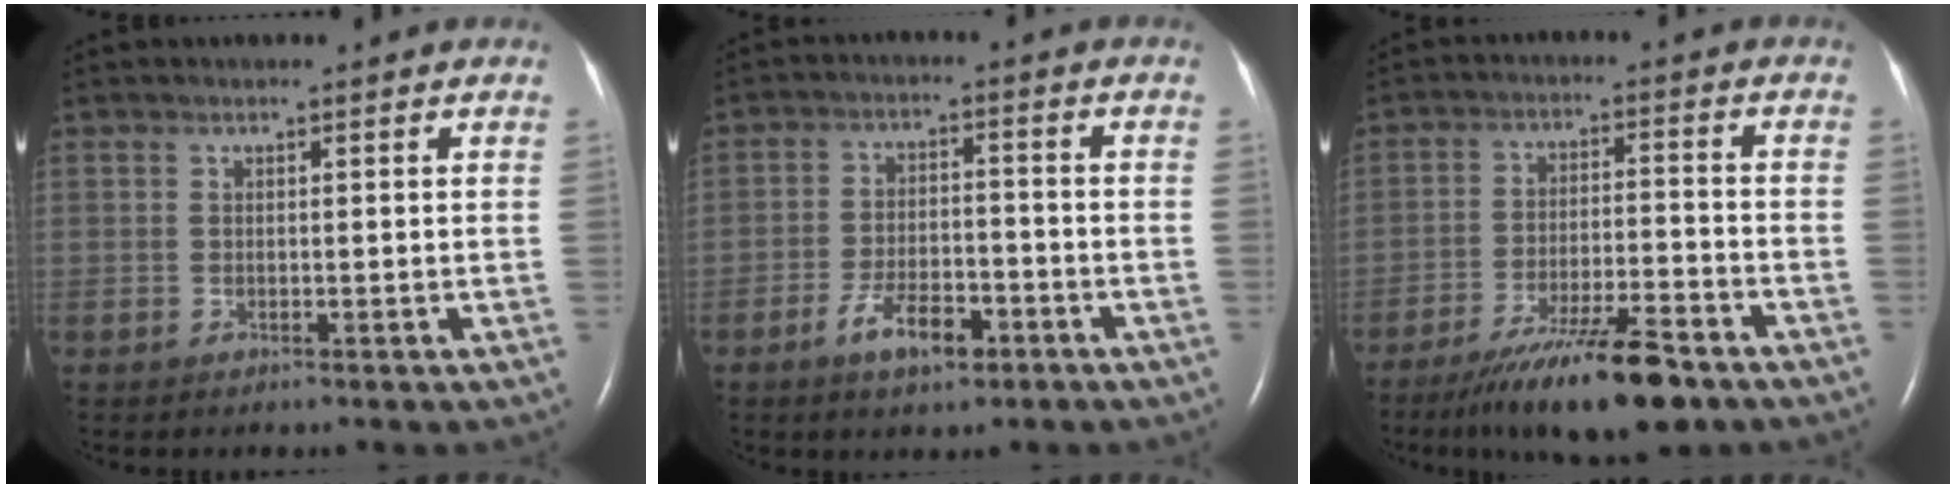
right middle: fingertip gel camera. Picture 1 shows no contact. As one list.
[{"total": 6.6, "force": [-3.9, 2.5, 4.8], "torque": [-0.091, -0.001, -0.063]}, {"total": 12.9, "force": [-9.4, 1.9, 8.7], "torque": [-0.146, -0.024, -0.154]}]